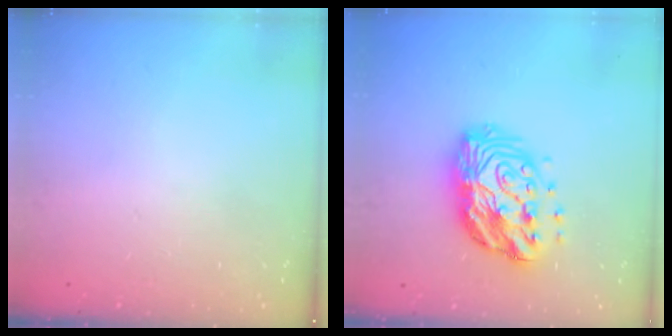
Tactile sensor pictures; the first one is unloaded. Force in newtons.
{"total": 16.6, "press": 16.5, "slide": 1.5}